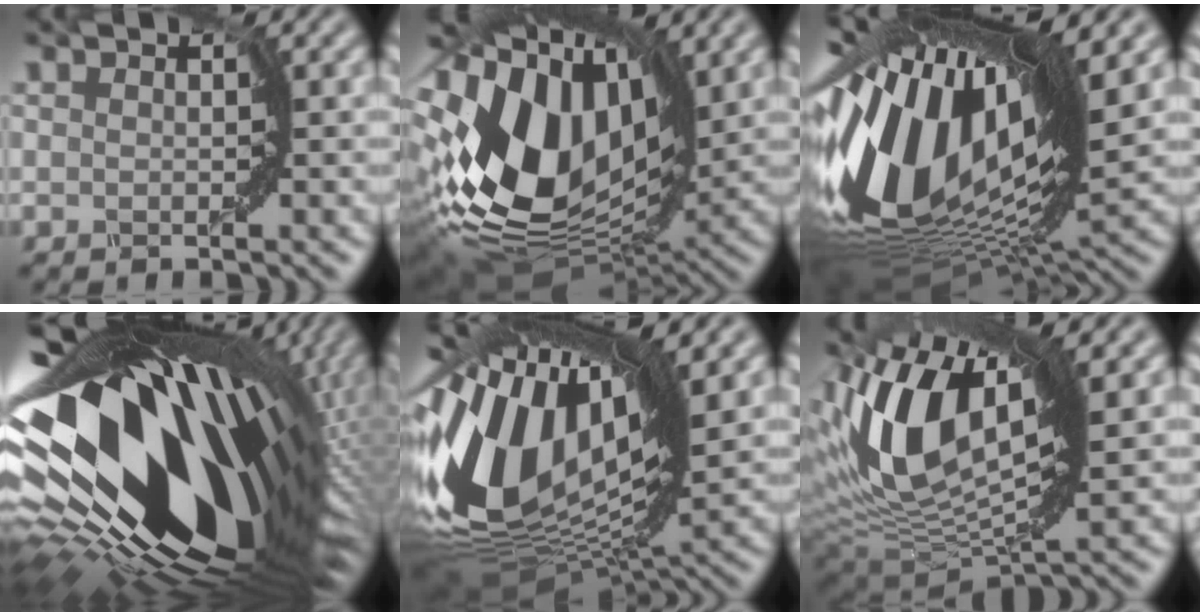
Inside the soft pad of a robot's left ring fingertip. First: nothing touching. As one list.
[{"total": 15.3, "force": [1.6, 9.4, 11.9], "torque": [-0.264, -0.003, 0.035]}, {"total": 16.7, "force": [2.5, 6.3, 15.3], "torque": [-0.304, -0.009, 0.045]}, {"total": 18.4, "force": [0.2, 9.5, 15.8], "torque": [-0.277, -0.047, 0.014]}, {"total": 15.2, "force": [1.4, 7.3, 13.3], "torque": [-0.287, 0.010, 0.025]}, {"total": 11.6, "force": [3.3, 4.9, 10.0], "torque": [-0.205, 0.002, 0.070]}]